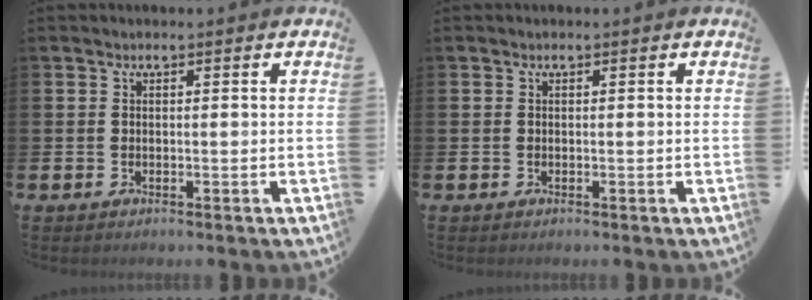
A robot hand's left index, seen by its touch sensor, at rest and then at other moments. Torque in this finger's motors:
{"motor_torque": [0.00, 0.00, 0.00, 0.00]}